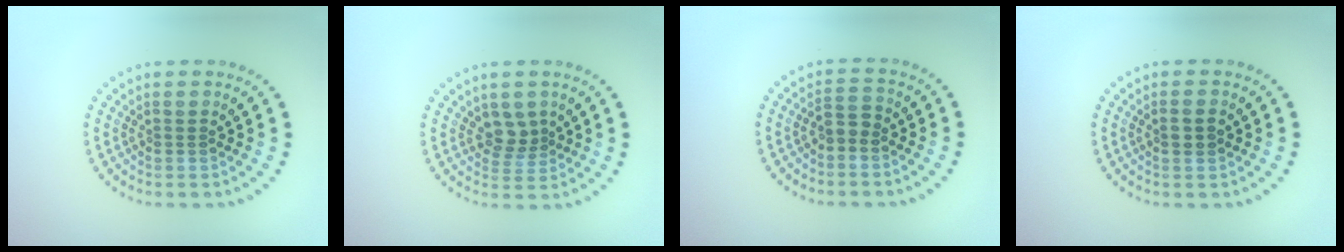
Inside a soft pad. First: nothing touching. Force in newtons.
{"total": 2.0, "press": 1.6, "slide": 1.1}
{"total": 1.5, "press": 1.4, "slide": 0.7}
{"total": 1.5, "press": 1.4, "slide": 0.4}